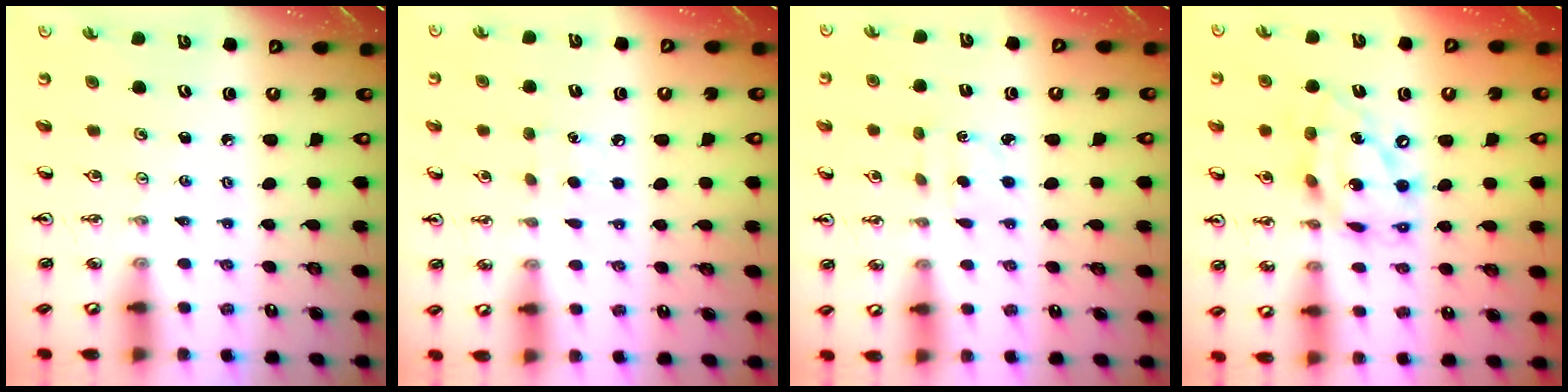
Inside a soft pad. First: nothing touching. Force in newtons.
{"total": 6.7, "press": 6.7, "slide": 0.8}
{"total": 1.9, "press": 1.9, "slide": 0.4}
{"total": 15.0, "press": 15.0, "slide": 1.1}